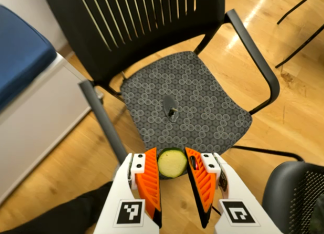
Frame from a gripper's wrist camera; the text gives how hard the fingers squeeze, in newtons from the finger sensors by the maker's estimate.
{"total": 9.3, "left": 9.4, "right": 9.2}